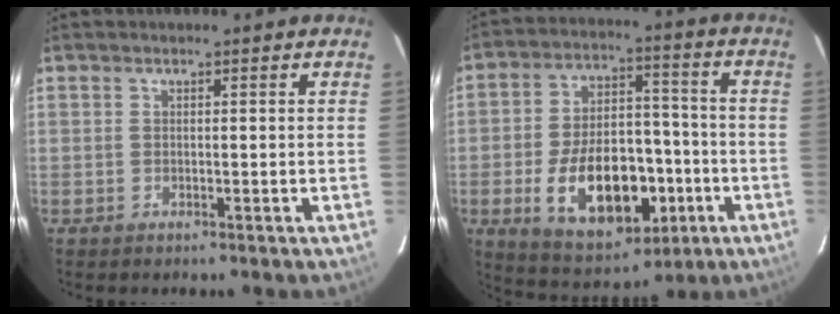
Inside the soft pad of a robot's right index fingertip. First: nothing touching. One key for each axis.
{"total": 20.6, "fx": -6.7, "fy": 11.4, "fz": 15.8, "tx": -0.305, "ty": 0.013, "tz": -0.085}